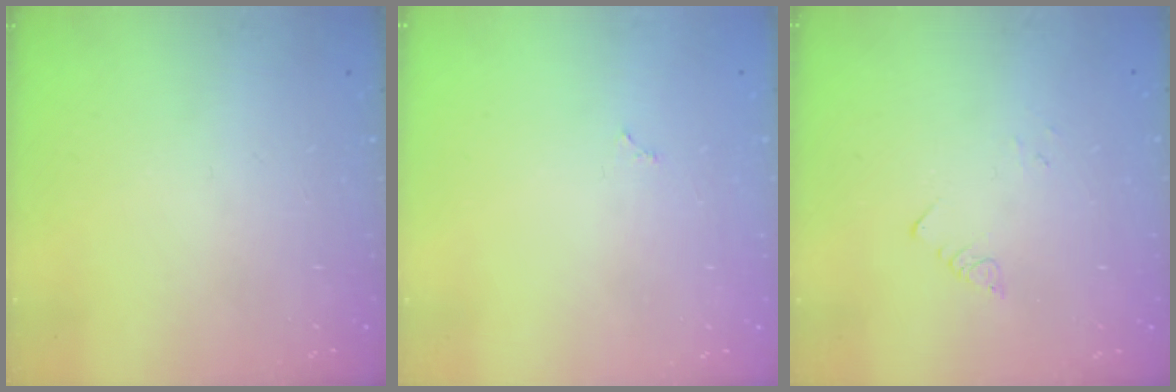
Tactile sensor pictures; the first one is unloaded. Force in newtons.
{"total": 1.8, "press": 1.8, "slide": 0.3}
{"total": 1.3, "press": 1.2, "slide": 0.1}